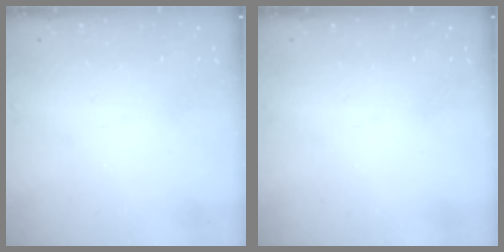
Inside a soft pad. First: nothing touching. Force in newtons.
{"total": 0.0}